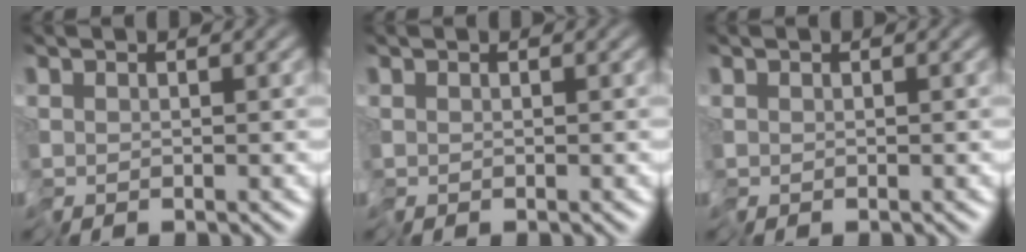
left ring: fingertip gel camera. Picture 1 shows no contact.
{"total": 0.0}
{"total": 0.0}